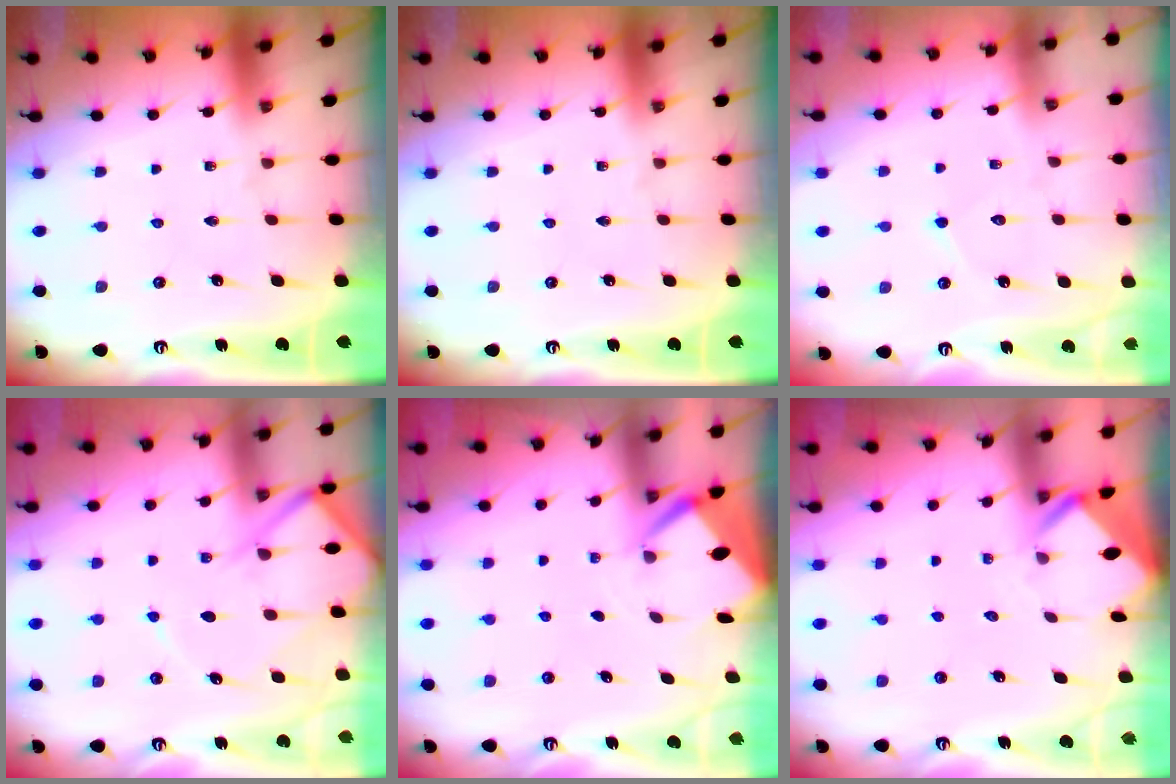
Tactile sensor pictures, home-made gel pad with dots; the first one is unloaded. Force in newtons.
{"total": 0.0}
{"total": 4.6, "press": 4.5, "slide": 0.3}
{"total": 9.0, "press": 9.0, "slide": 1.0}
{"total": 2.6, "press": 2.6, "slide": 0.3}
{"total": 2.7, "press": 2.7, "slide": 0.1}